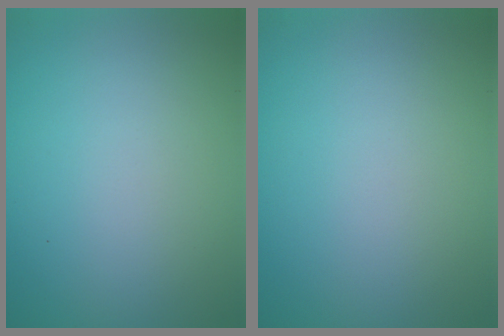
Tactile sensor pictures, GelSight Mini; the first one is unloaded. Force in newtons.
{"total": 0.0}